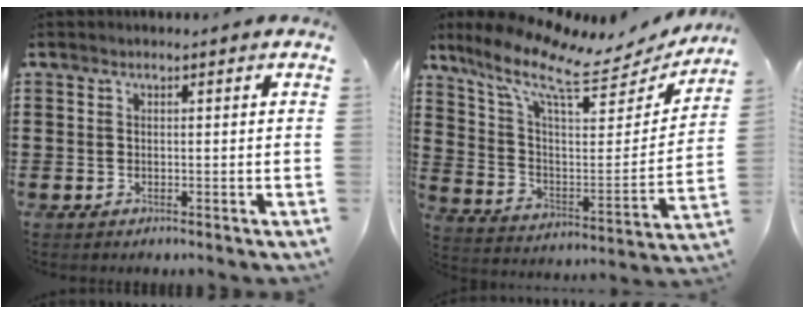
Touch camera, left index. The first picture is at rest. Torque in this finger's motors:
{"motor_torque": [0.58, 0.38, 0.36, 0.16]}